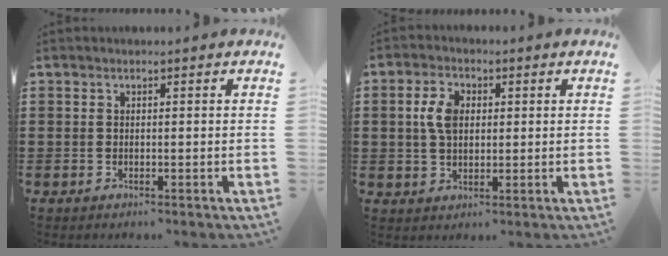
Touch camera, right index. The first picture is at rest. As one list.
[{"total": 5.0, "force": [0.8, 3.2, 3.8], "torque": [-0.090, 0.011, 0.011]}]